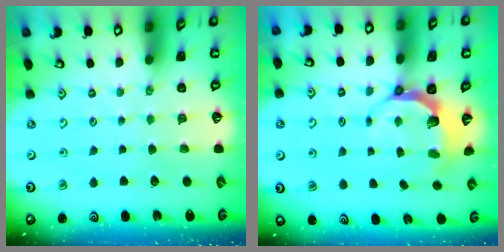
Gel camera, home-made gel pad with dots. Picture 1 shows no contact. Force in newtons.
{"total": 6.6, "press": 5.3, "slide": 3.9}